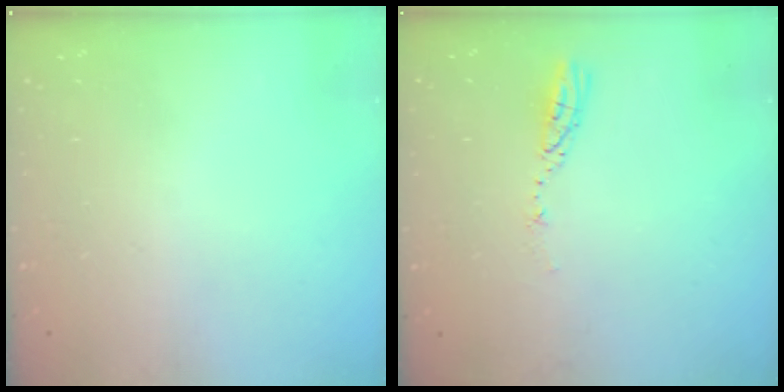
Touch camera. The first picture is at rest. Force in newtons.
{"total": 3.5, "press": 3.5, "slide": 0.3}